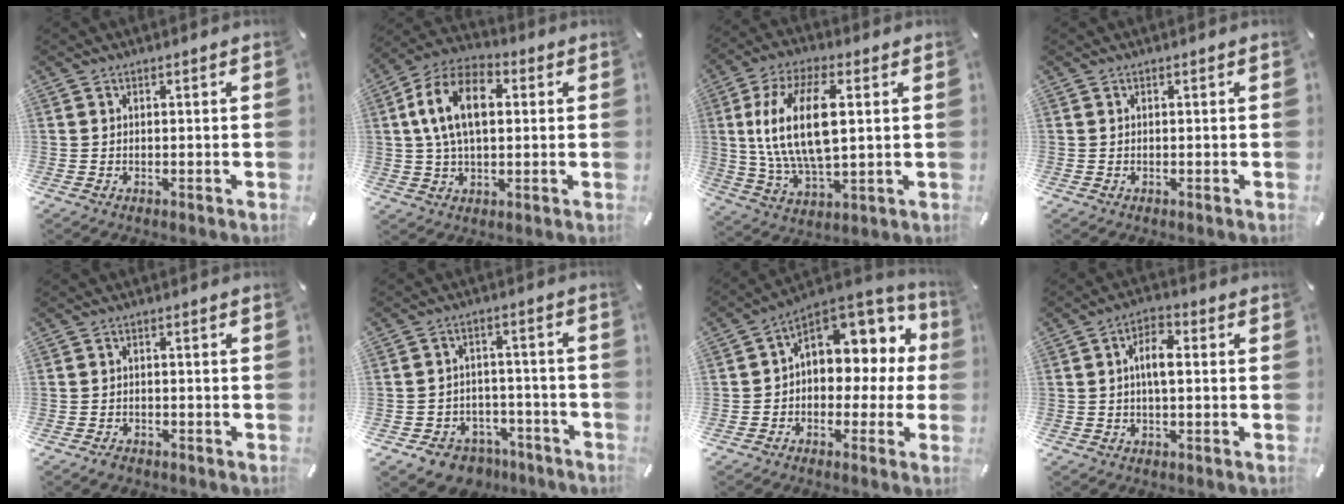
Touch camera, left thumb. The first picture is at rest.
{"total": 13.7, "force": [2.3, 8.4, 10.6], "torque": [-0.224, 0.011, 0.038]}
{"total": 16.7, "force": [2.9, 7.8, 14.5], "torque": [-0.320, -0.004, 0.046]}
{"total": 0.0}
{"total": 1.6, "force": [-1.3, 0.8, 0.4], "torque": [-0.008, 0.007, -0.028]}
{"total": 7.2, "force": [-4.6, 5.2, 1.8], "torque": [-0.026, 0.037, -0.079]}
{"total": 8.7, "force": [3.6, 6.9, 3.9], "torque": [-0.054, -0.037, 0.068]}
{"total": 5.9, "force": [0.1, 2.7, 5.3], "torque": [-0.096, 0.008, -0.003]}